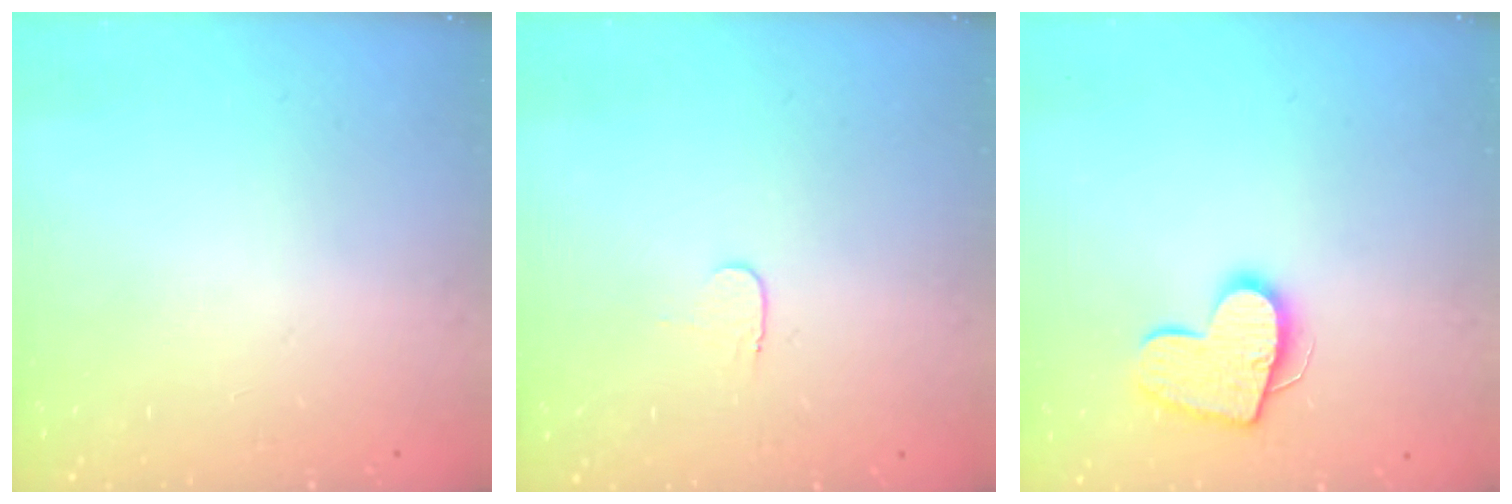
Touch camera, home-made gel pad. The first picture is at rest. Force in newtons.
{"total": 3.7, "press": 3.7, "slide": 0.4}
{"total": 13.9, "press": 13.8, "slide": 1.1}